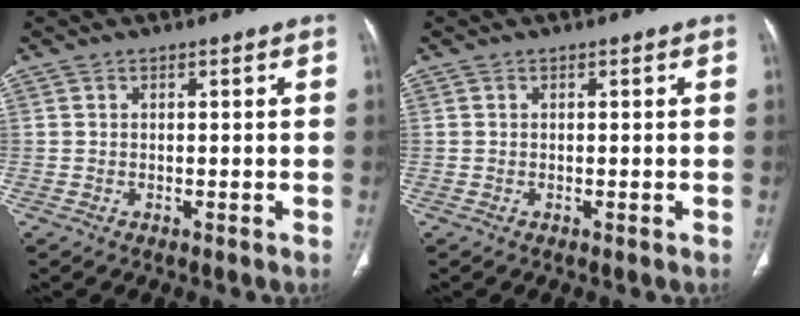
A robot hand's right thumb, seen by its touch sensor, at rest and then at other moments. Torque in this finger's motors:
{"motor_torque": [0.24, -0.05, 0.03, -0.46, 0.04]}